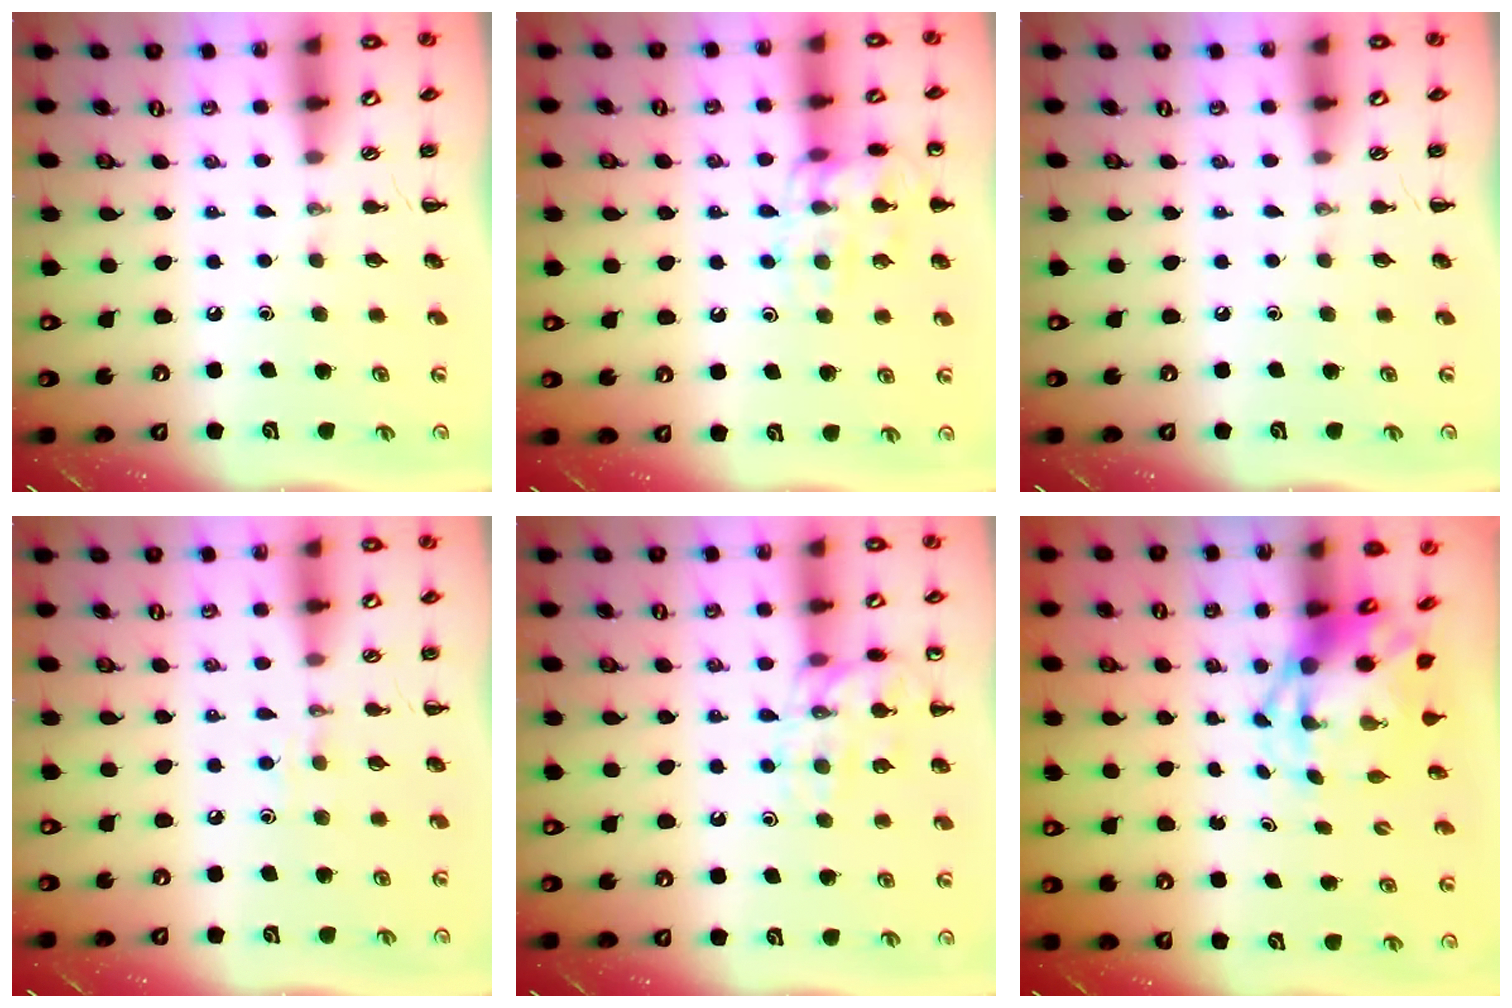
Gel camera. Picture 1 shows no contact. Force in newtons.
{"total": 12.8, "press": 12.8, "slide": 0.3}
{"total": 0.0}
{"total": 3.6, "press": 3.5, "slide": 1.0}
{"total": 13.9, "press": 13.9, "slide": 1.3}
{"total": 3.8, "press": 3.7, "slide": 1.0}